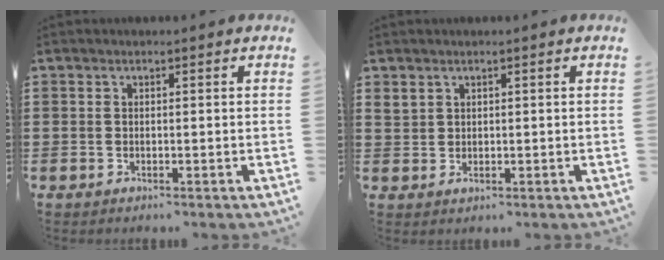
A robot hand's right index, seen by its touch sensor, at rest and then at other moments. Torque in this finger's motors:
{"motor_torque": [0.99, 1.15, 0.04, 0.03]}